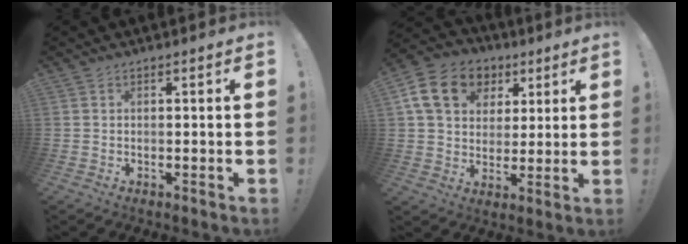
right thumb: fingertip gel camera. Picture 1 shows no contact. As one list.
[{"total": 16.7, "force": [6.3, 13.1, 8.3], "torque": [-0.115, -0.019, 0.128]}]